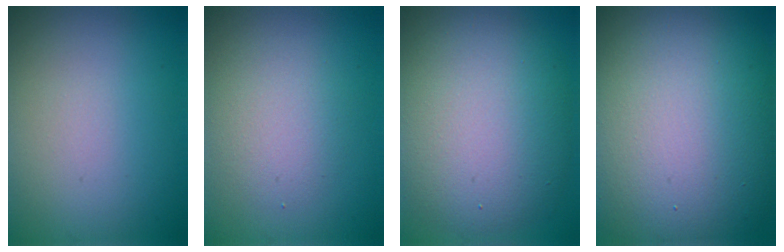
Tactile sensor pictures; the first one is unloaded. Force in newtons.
{"total": 2.8, "press": 2.8, "slide": 0.2}
{"total": 10.1, "press": 10.1, "slide": 0.9}
{"total": 16.9, "press": 16.9, "slide": 0.6}